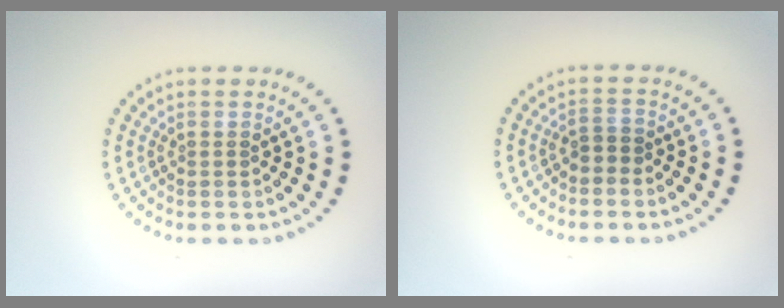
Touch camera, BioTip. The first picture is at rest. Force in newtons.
{"total": 1.4, "press": 1.1, "slide": 0.8}